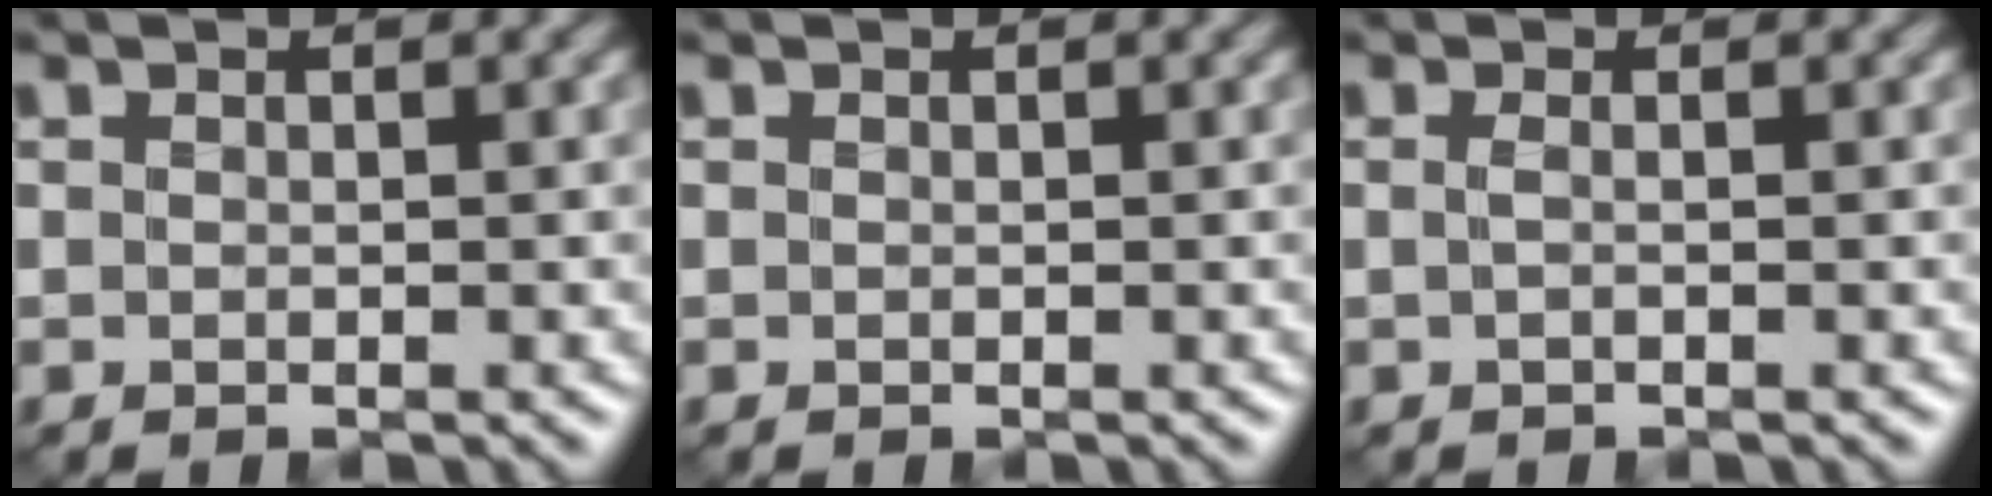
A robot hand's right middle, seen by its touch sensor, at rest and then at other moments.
{"total": 0.0}
{"total": 0.8, "force": [-0.3, 0.2, 0.6], "torque": [-0.013, 0.000, -0.012]}